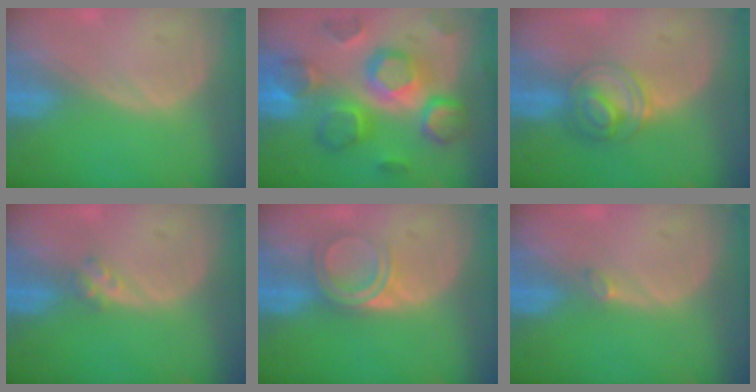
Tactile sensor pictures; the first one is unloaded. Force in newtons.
{"total": 12.3, "press": 12.3, "slide": 1.0}
{"total": 6.2, "press": 5.3, "slide": 3.1}
{"total": 2.1, "press": 1.8, "slide": 1.0}
{"total": 4.7, "press": 4.0, "slide": 2.5}
{"total": 0.9, "press": 0.9, "slide": 0.3}